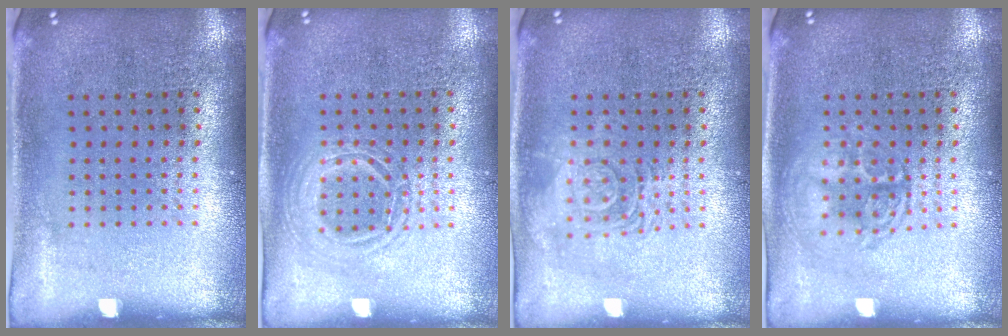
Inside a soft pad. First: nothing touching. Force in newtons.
{"total": 1.2, "press": 1.1, "slide": 0.3}
{"total": 3.0, "press": 2.9, "slide": 0.4}
{"total": 1.3, "press": 1.3, "slide": 0.1}